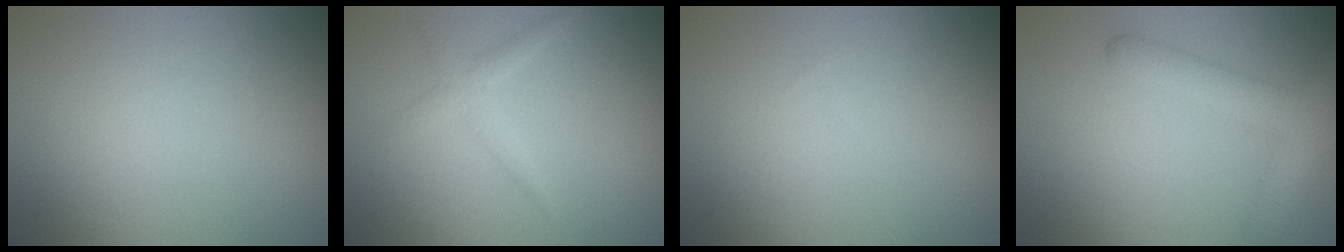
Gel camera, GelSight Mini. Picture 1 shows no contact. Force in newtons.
{"total": 1.6, "press": 1.6, "slide": 0.0}
{"total": 0.0}
{"total": 4.7, "press": 4.7, "slide": 0.2}